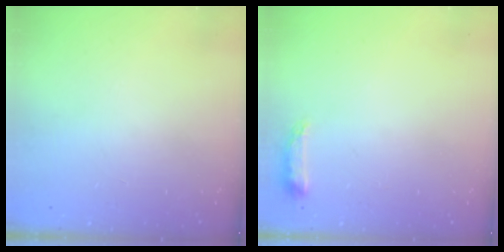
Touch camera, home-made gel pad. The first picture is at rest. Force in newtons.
{"total": 6.5, "press": 6.4, "slide": 1.0}